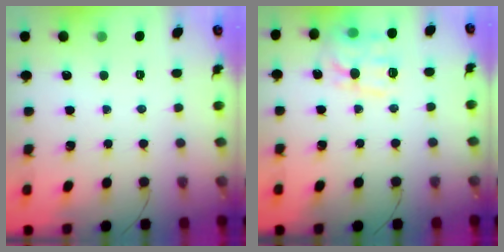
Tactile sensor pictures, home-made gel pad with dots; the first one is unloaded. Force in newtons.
{"total": 12.9, "press": 12.9, "slide": 0.2}